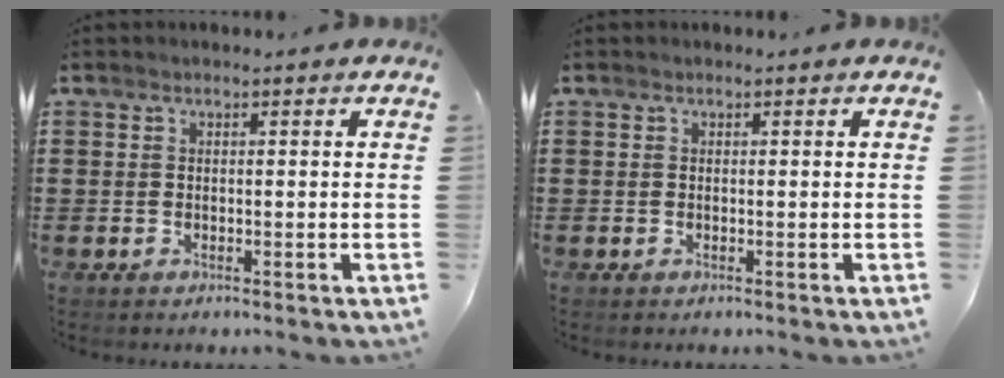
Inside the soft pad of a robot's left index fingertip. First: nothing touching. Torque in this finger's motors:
{"motor_torque": [0.06, 0.01, 0.00, 0.00]}